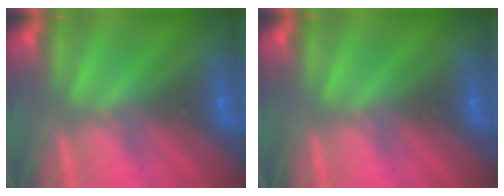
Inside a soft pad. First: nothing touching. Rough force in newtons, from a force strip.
{"total": 0.0}